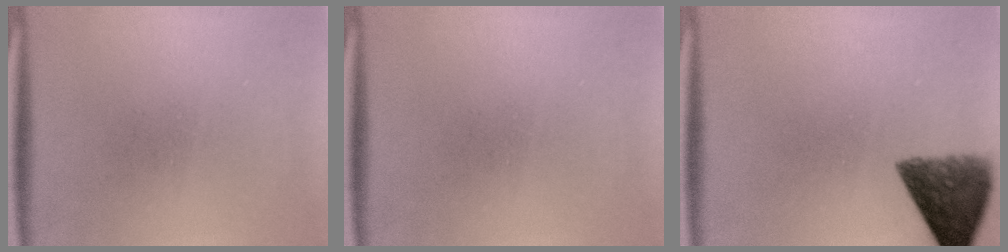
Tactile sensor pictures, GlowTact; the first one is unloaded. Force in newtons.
{"total": 0.0}
{"total": 8.3}